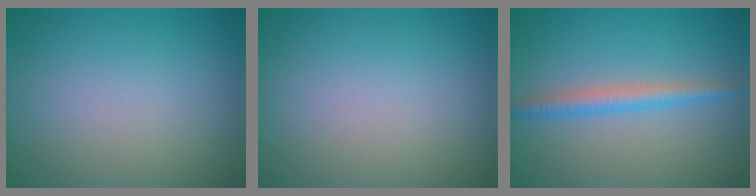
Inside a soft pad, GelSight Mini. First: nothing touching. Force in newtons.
{"total": 0.0}
{"total": 2.5, "press": 2.5, "slide": 0.0}